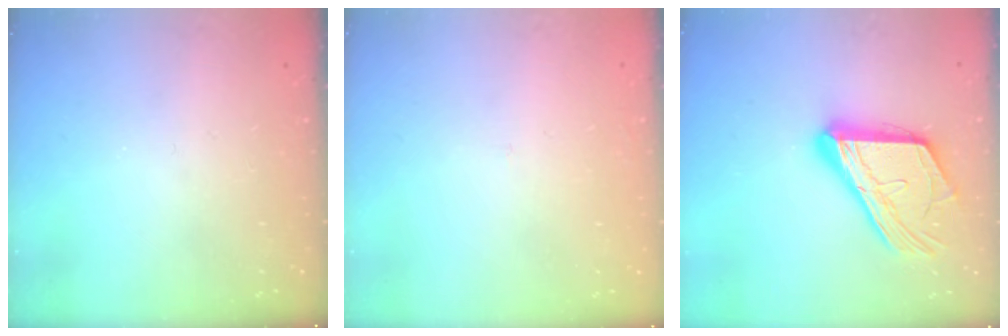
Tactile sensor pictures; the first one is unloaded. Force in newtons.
{"total": 1.4, "press": 1.4, "slide": 0.1}
{"total": 19.1, "press": 19.0, "slide": 1.9}